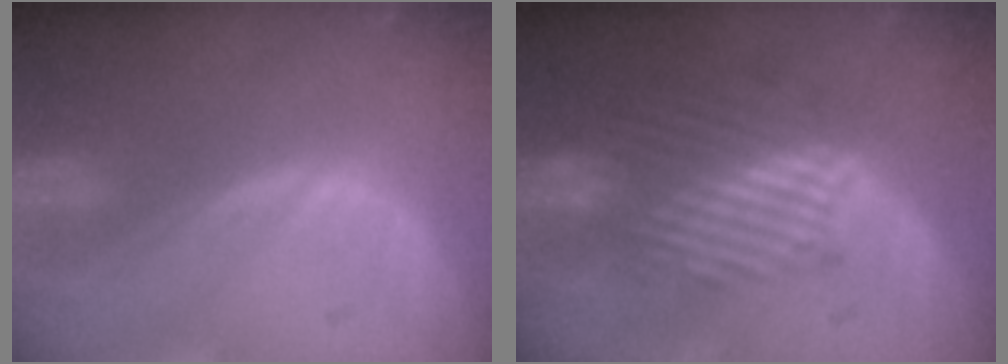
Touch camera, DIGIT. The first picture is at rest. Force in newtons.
{"total": 9.5, "press": 8.1, "slide": 5.1}